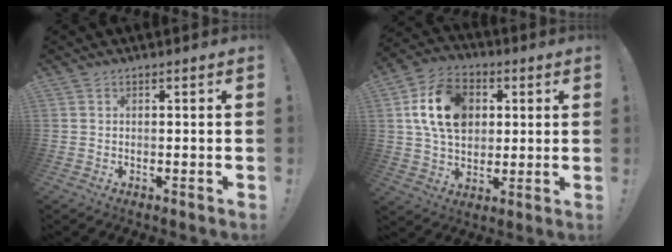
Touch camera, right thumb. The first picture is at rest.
{"total": 17.3, "force": [4.2, 12.8, 10.9], "torque": [-0.184, -0.006, 0.080]}